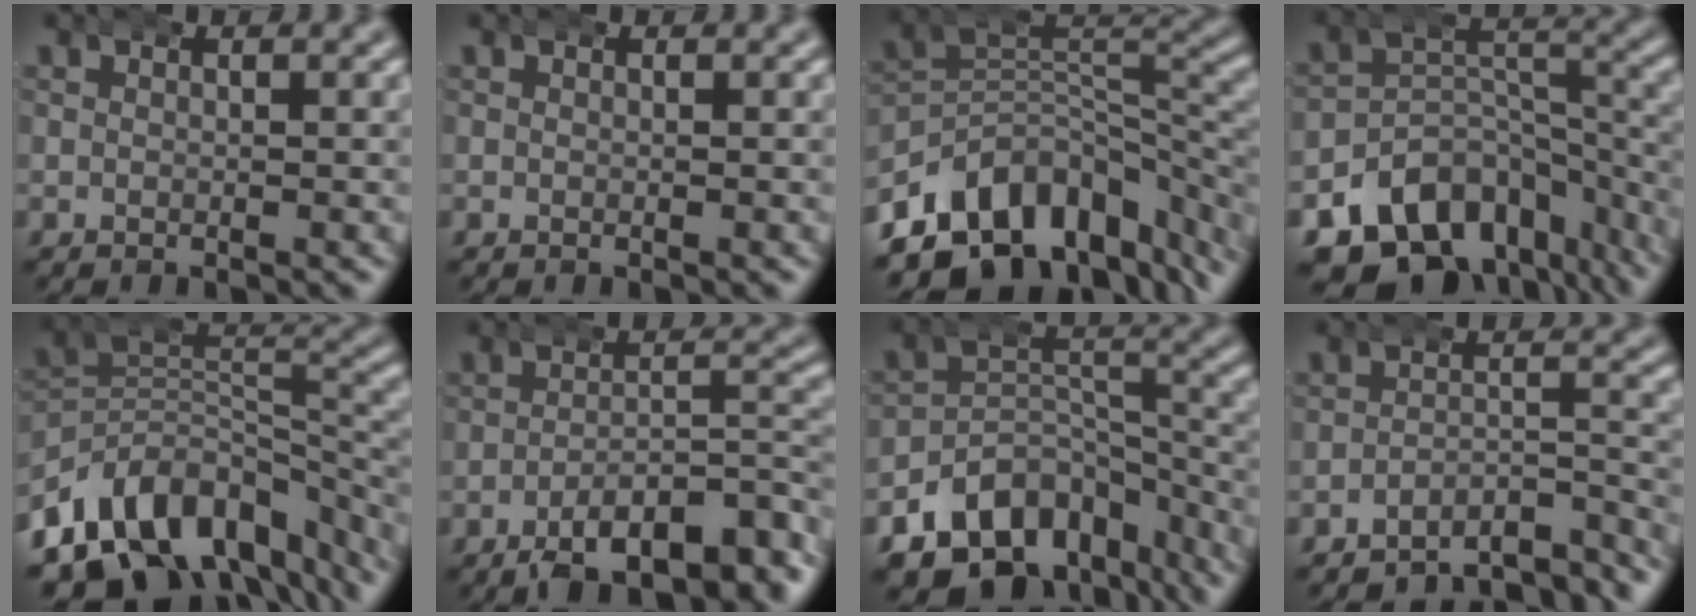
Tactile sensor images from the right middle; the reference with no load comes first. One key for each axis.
{"total": 0.0}
{"total": 16.5, "fx": -8.0, "fy": 10.8, "fz": 9.6, "tx": -0.156, "ty": -0.043, "tz": -0.112}
{"total": 14.5, "fx": -8.6, "fy": 9.6, "fz": 6.7, "tx": -0.100, "ty": -0.026, "tz": -0.137}
{"total": 16.2, "fx": -8.9, "fy": 10.6, "fz": 8.6, "tx": -0.149, "ty": -0.047, "tz": -0.126}
{"total": 9.1, "fx": -7.0, "fy": 3.0, "fz": 5.0, "tx": -0.054, "ty": -0.011, "tz": -0.105}
{"total": 13.1, "fx": -8.1, "fy": 8.4, "fz": 5.9, "tx": -0.078, "ty": -0.020, "tz": -0.133}
{"total": 8.6, "fx": -7.9, "fy": 1.8, "fz": 2.9, "tx": -0.018, "ty": -0.013, "tz": -0.120}